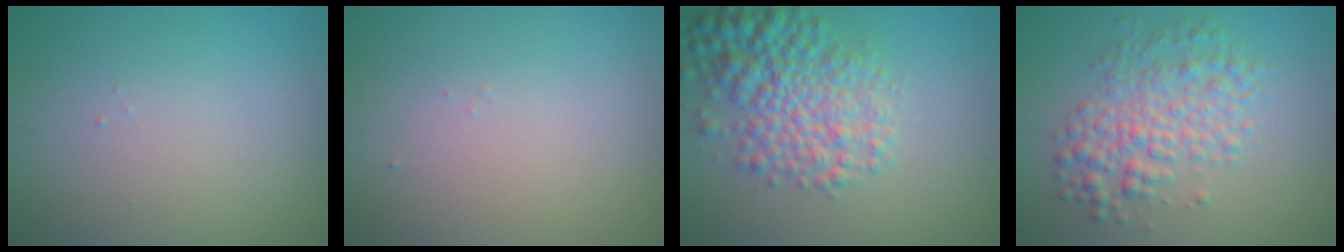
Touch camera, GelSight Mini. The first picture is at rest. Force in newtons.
{"total": 0.0}
{"total": 6.3, "press": 6.3, "slide": 0.1}
{"total": 4.4, "press": 4.4, "slide": 0.0}